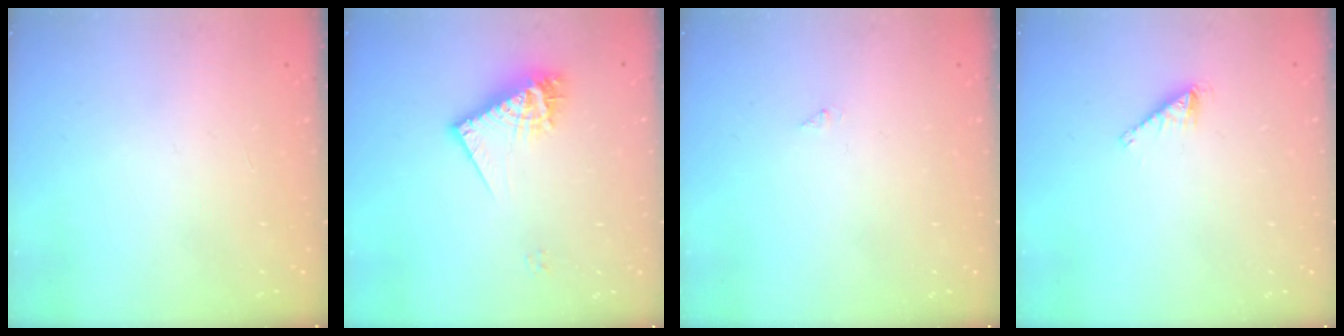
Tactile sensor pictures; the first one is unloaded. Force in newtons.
{"total": 11.7, "press": 11.7, "slide": 0.8}
{"total": 0.0}
{"total": 1.8, "press": 1.8, "slide": 0.0}